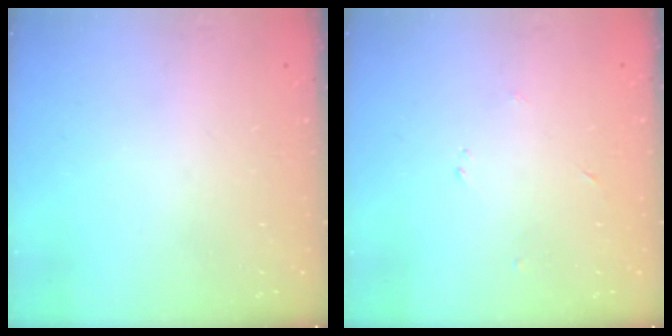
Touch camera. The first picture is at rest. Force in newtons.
{"total": 2.4, "press": 2.4, "slide": 0.3}